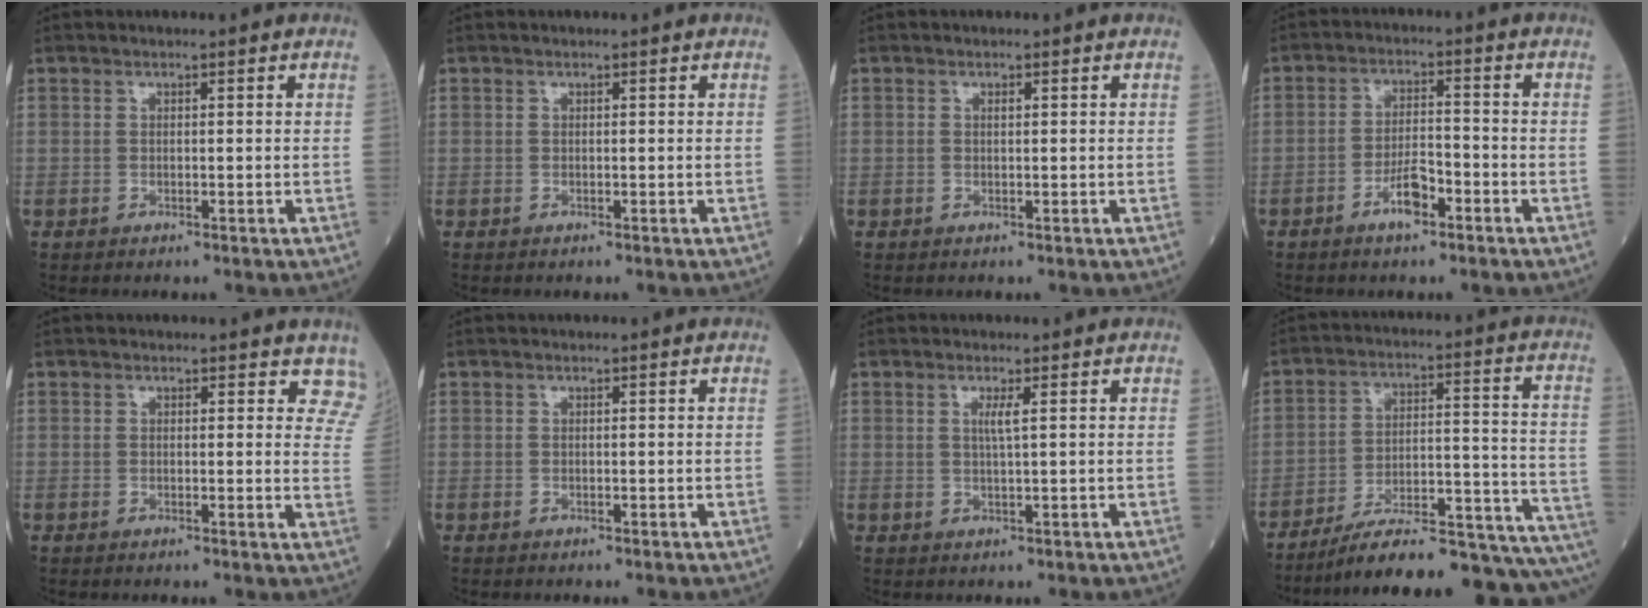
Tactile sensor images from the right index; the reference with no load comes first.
{"total": 0.0}
{"total": 0.5, "force": [0.1, 0.2, 0.5], "torque": [-0.014, 0.001, 0.003]}
{"total": 4.6, "force": [-2.8, 1.3, 3.5], "torque": [-0.063, 0.005, -0.052]}
{"total": 5.3, "force": [4.6, 2.2, 1.1], "torque": [0.017, -0.012, 0.023]}
{"total": 0.0}
{"total": 1.7, "force": [0.6, -0.2, 1.6], "torque": [-0.032, -0.001, 0.010]}
{"total": 24.3, "force": [-21.5, 1.5, 11.1], "torque": [-0.093, 0.024, -0.307]}